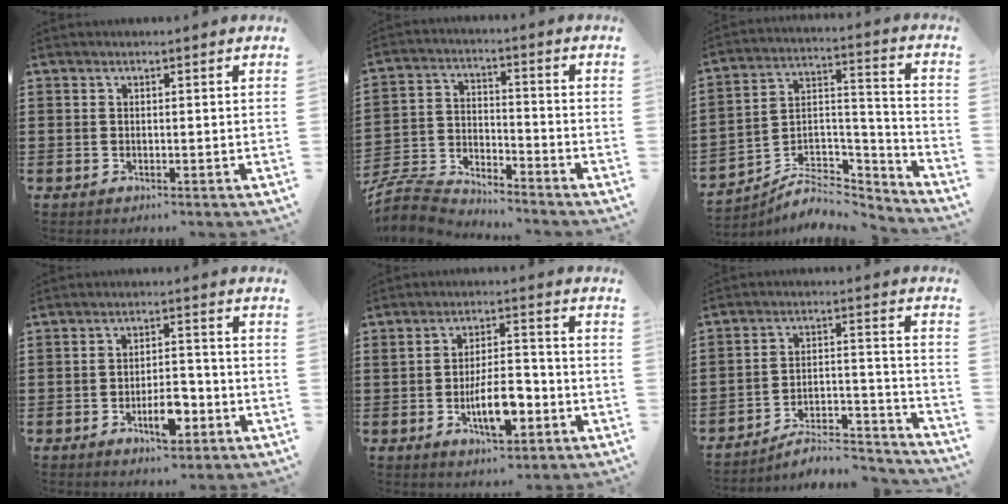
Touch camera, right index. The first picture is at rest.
{"total": 6.9, "force": [-6.7, 1.3, 1.0], "torque": [-0.045, 0.003, -0.141]}
{"total": 7.3, "force": [-6.1, 3.2, 2.3], "torque": [-0.040, 0.015, -0.117]}
{"total": 6.3, "force": [-2.8, 2.5, 5.0], "torque": [-0.092, 0.005, -0.050]}
{"total": 7.9, "force": [-2.7, 3.1, 6.7], "torque": [-0.122, -0.001, -0.052]}
{"total": 6.6, "force": [-5.9, 1.6, 2.3], "torque": [-0.033, 0.008, -0.115]}